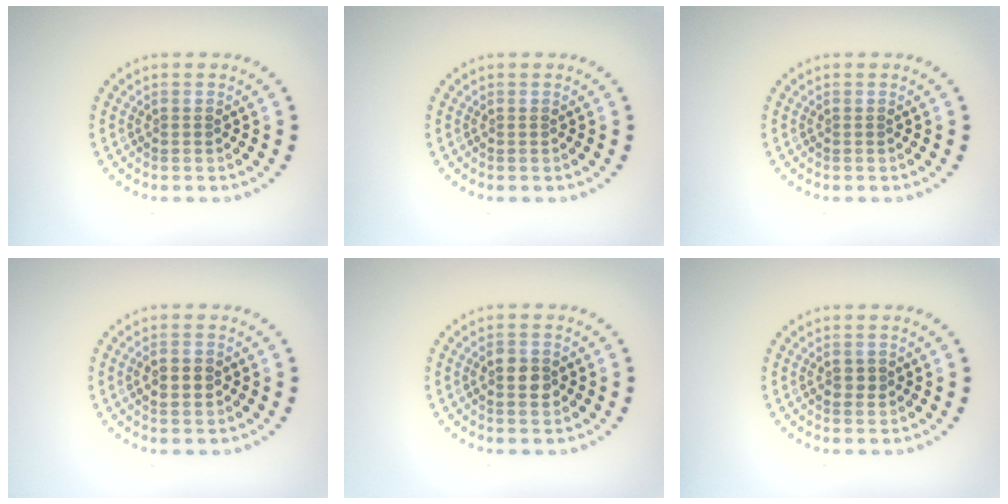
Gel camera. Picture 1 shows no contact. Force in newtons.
{"total": 0.0}
{"total": 0.0}
{"total": 2.1, "press": 2.1, "slide": 0.2}
{"total": 2.5, "press": 2.5, "slide": 0.1}
{"total": 1.2, "press": 1.2, "slide": 0.1}